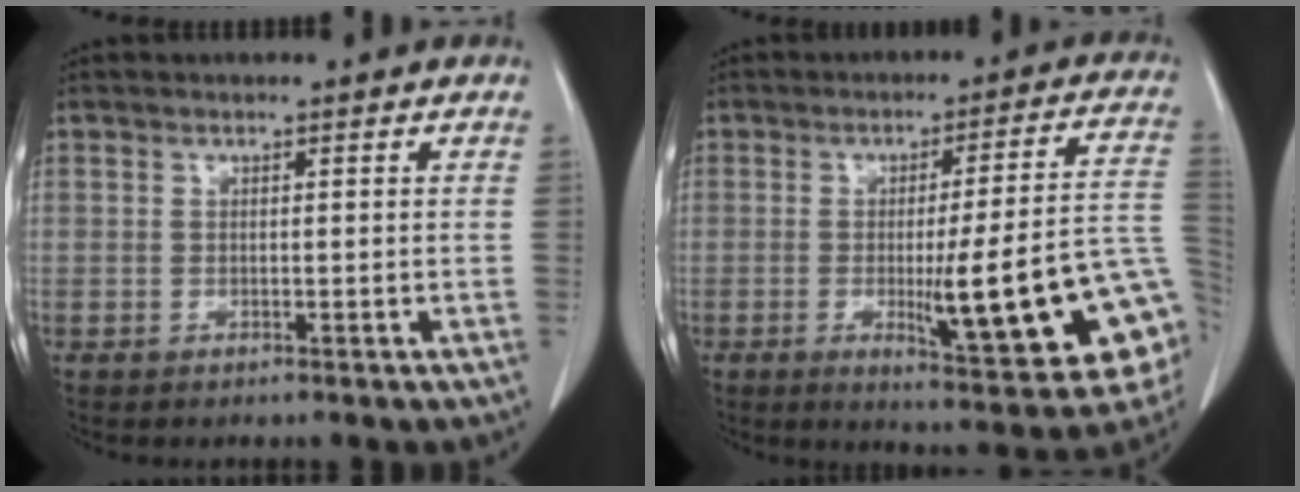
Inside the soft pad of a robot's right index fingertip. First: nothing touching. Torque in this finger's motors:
{"motor_torque": [1.30, -0.84, 0.76, 0.14]}